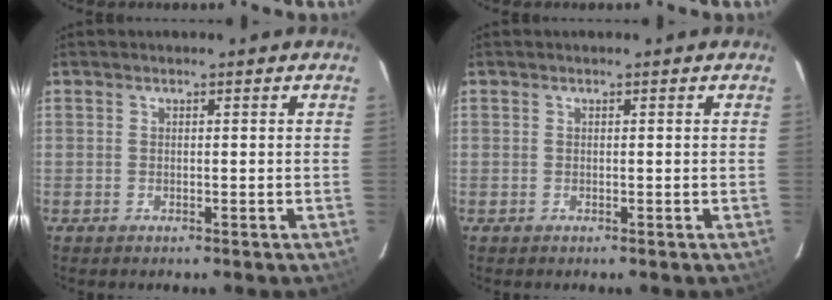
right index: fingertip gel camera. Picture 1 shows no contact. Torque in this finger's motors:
{"motor_torque": [-0.12, 0.12, 0.03, 0.00]}